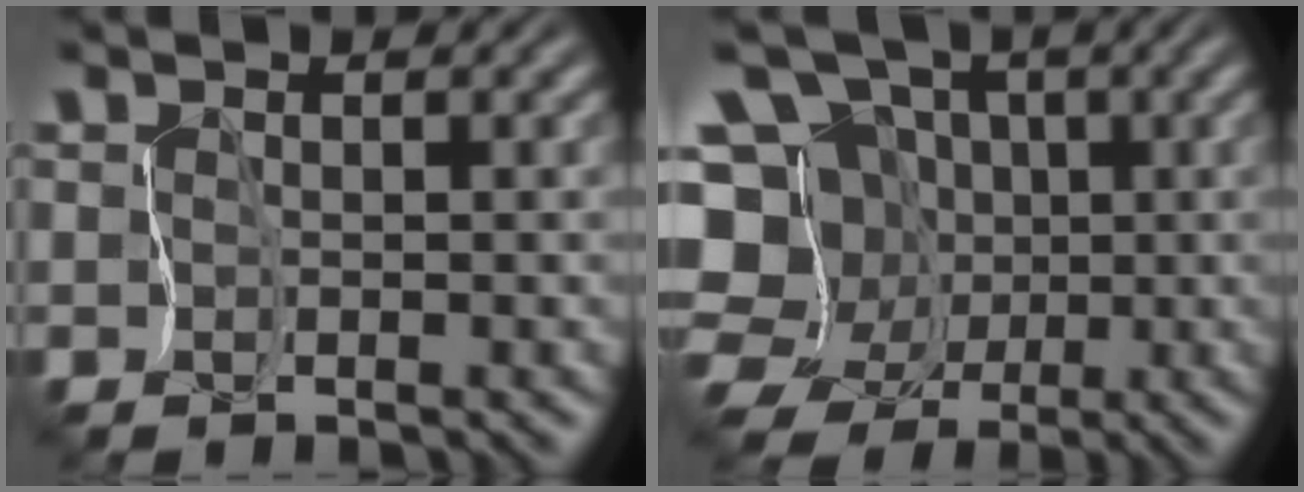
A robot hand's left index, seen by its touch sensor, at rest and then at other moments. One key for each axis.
{"total": 10.5, "fx": -2.3, "fy": 9.2, "fz": 4.5, "tx": -0.095, "ty": 0.027, "tz": -0.066}